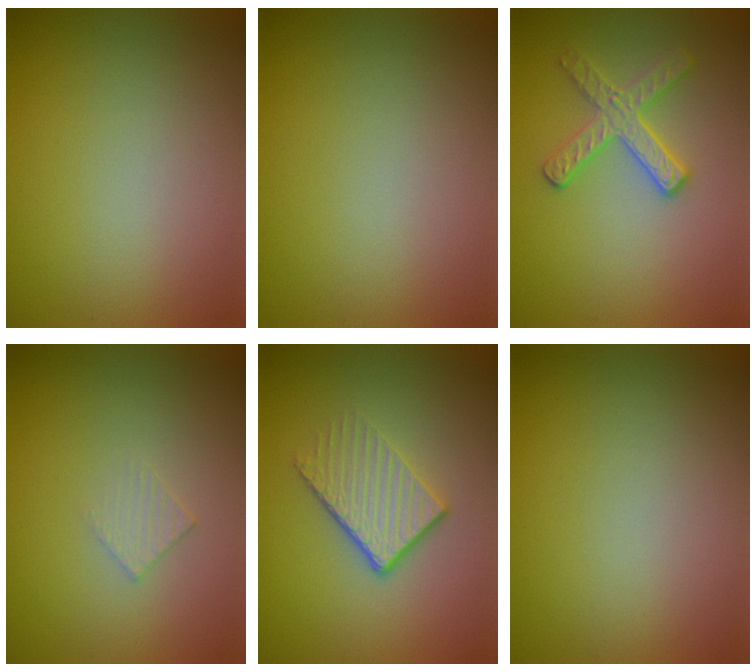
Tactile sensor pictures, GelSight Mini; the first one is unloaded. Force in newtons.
{"total": 0.0}
{"total": 2.8, "press": 2.7, "slide": 0.6}
{"total": 1.1, "press": 1.1, "slide": 0.0}
{"total": 3.9, "press": 2.7, "slide": 2.9}
{"total": 0.0}